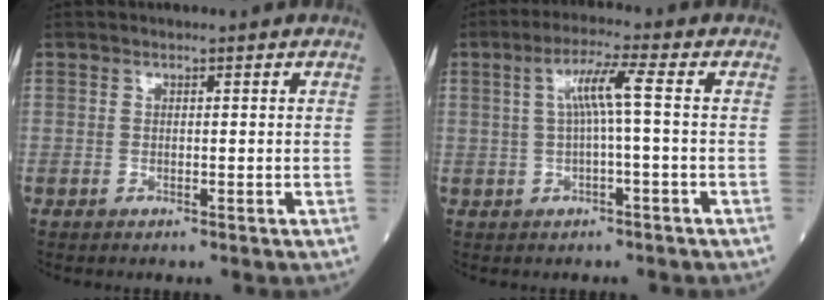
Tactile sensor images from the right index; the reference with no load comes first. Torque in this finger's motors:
{"motor_torque": [0.77, 0.14, 0.38, 0.11]}